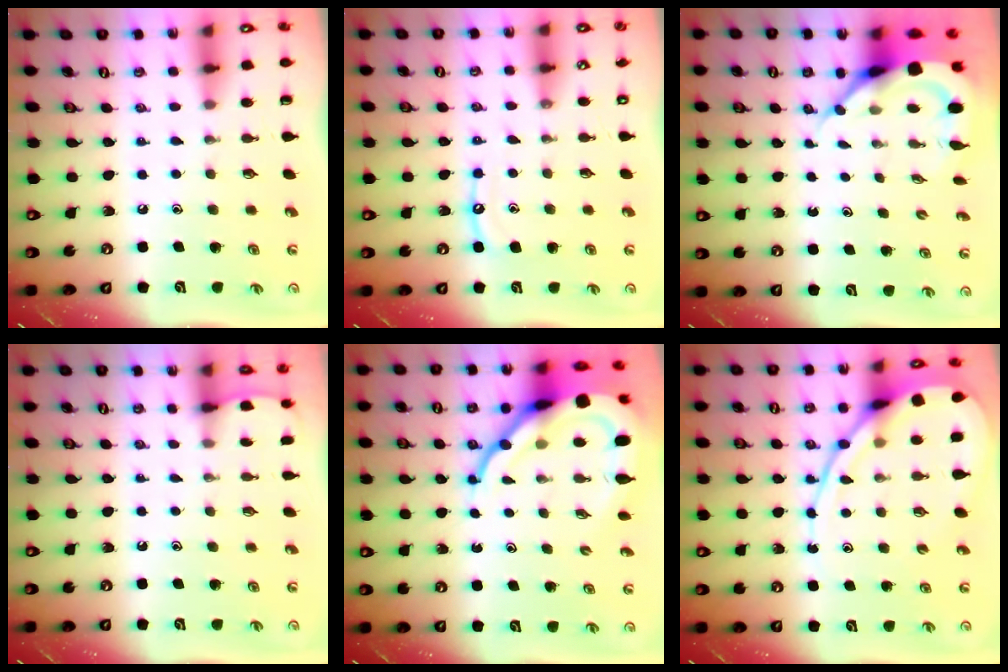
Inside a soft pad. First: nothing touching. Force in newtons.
{"total": 6.8, "press": 6.7, "slide": 0.6}
{"total": 7.7, "press": 7.7, "slide": 0.9}
{"total": 2.2, "press": 2.2, "slide": 0.2}
{"total": 16.8, "press": 16.7, "slide": 1.7}
{"total": 12.0, "press": 12.0, "slide": 0.9}